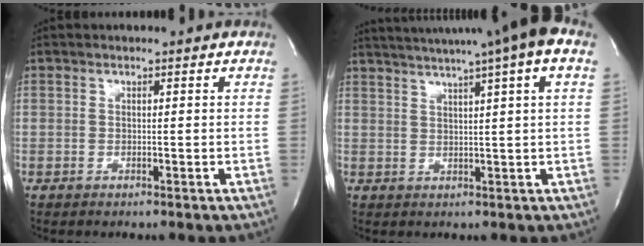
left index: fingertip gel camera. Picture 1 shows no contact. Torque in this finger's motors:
{"motor_torque": [0.92, -0.77, 0.81, 0.21]}